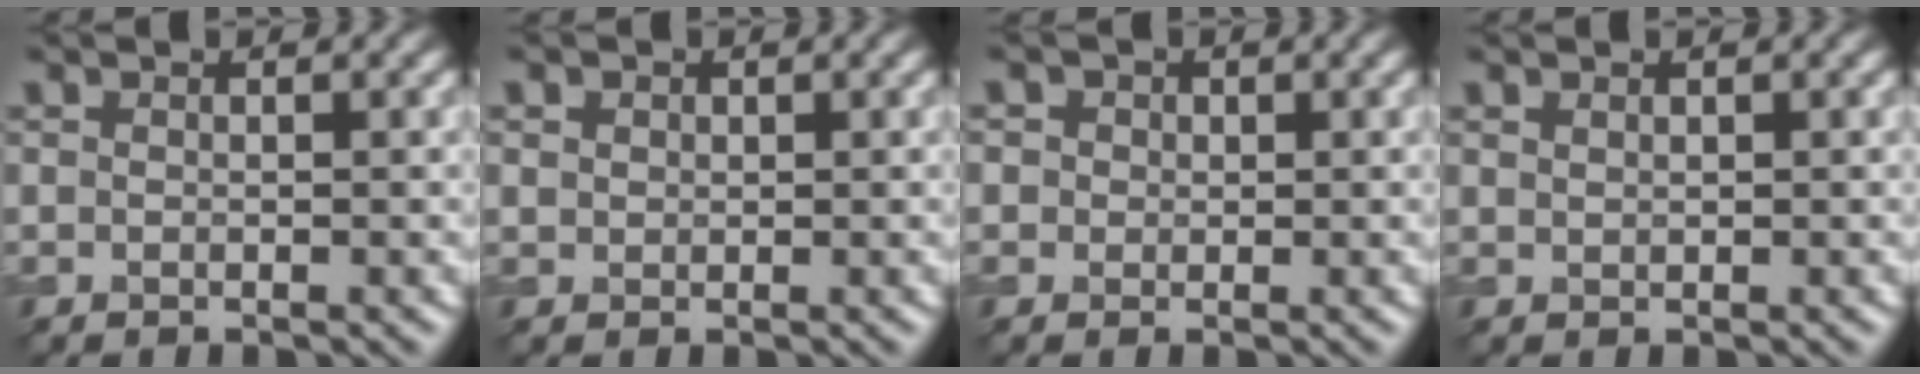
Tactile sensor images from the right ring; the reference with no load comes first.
{"total": 1.3, "force": [0.6, 1.0, 0.4], "torque": [-0.006, -0.002, 0.007]}
{"total": 2.5, "force": [1.1, 2.0, 1.0], "torque": [-0.012, 0.010, 0.004]}
{"total": 0.5, "force": [0.4, 0.2, 0.2], "torque": [-0.006, -0.001, 0.012]}